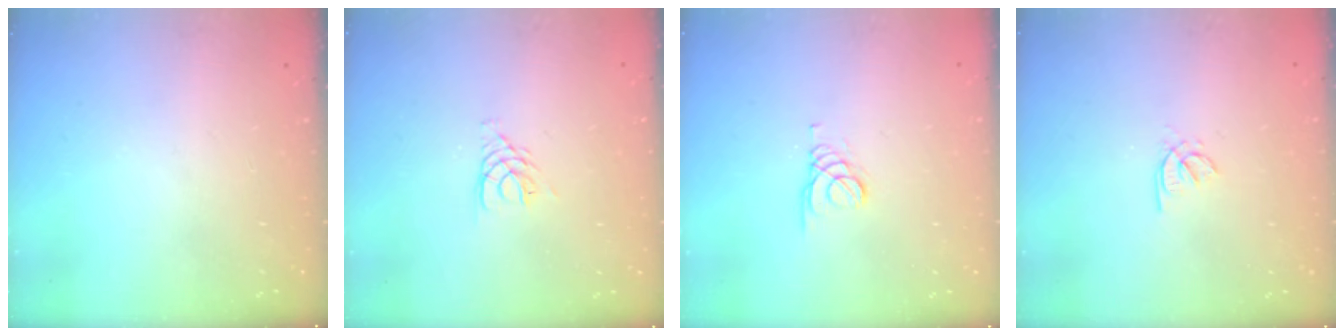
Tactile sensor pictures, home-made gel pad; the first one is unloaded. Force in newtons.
{"total": 4.8, "press": 4.8, "slide": 0.5}
{"total": 1.6, "press": 1.5, "slide": 0.2}
{"total": 1.8, "press": 1.8, "slide": 0.5}